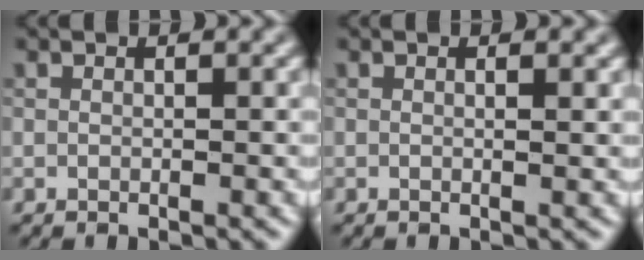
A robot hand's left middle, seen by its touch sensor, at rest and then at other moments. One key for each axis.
{"total": 1.2, "fx": 0.3, "fy": 0.4, "fz": 1.1, "tx": -0.012, "ty": 0.001, "tz": -0.002}